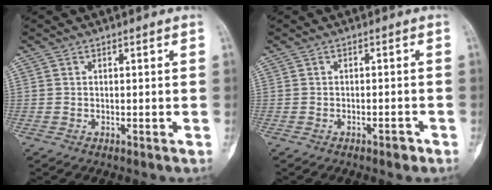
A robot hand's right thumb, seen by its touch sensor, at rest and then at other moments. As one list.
[{"total": 1.7, "force": [-1.2, 0.7, 1.1], "torque": [-0.019, 0.008, -0.015]}]